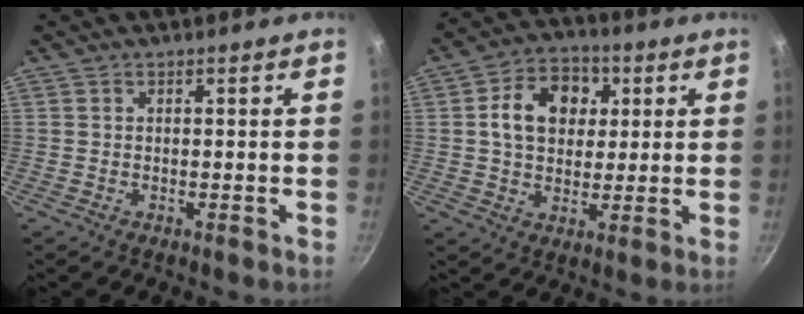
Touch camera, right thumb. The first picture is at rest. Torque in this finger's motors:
{"motor_torque": [0.80, 2.18, 0.94, 0.07, 0.07]}